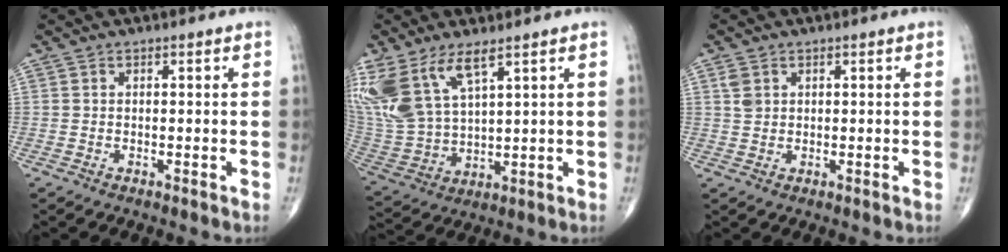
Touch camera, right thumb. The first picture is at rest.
{"total": 15.3, "force": [8.4, 6.5, 11.0], "torque": [-0.248, -0.030, 0.186]}
{"total": 2.2, "force": [0.9, 1.6, 1.2], "torque": [-0.022, 0.000, 0.022]}